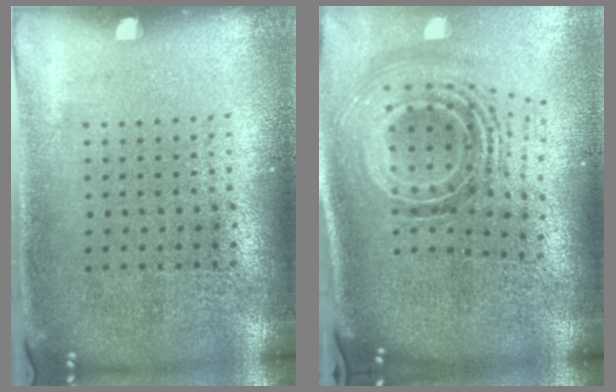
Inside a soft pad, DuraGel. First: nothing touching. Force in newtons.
{"total": 2.0, "press": 1.4, "slide": 1.3}